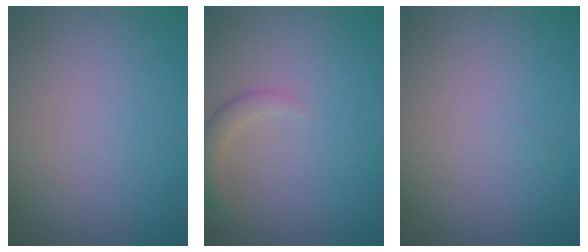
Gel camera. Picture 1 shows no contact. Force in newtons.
{"total": 1.8, "press": 1.8, "slide": 0.2}
{"total": 0.0}